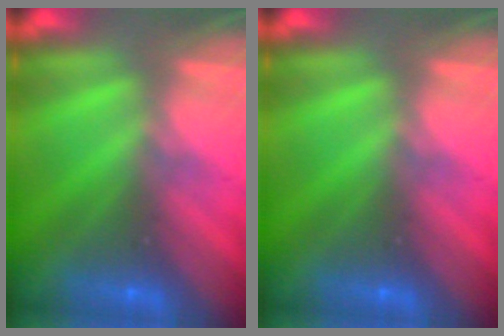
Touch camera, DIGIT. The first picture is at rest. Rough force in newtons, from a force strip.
{"total": 0.0}